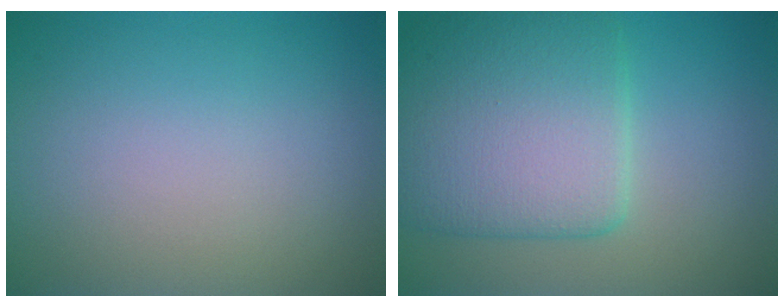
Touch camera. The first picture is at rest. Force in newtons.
{"total": 8.0, "press": 8.0, "slide": 0.4}